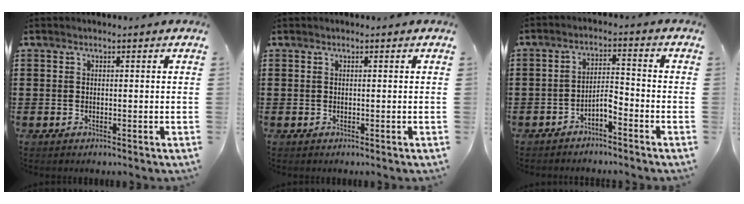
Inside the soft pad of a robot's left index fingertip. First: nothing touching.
{"total": 0.0}
{"total": 3.2, "force": [-2.5, 0.6, 1.9], "torque": [-0.038, 0.010, -0.051]}